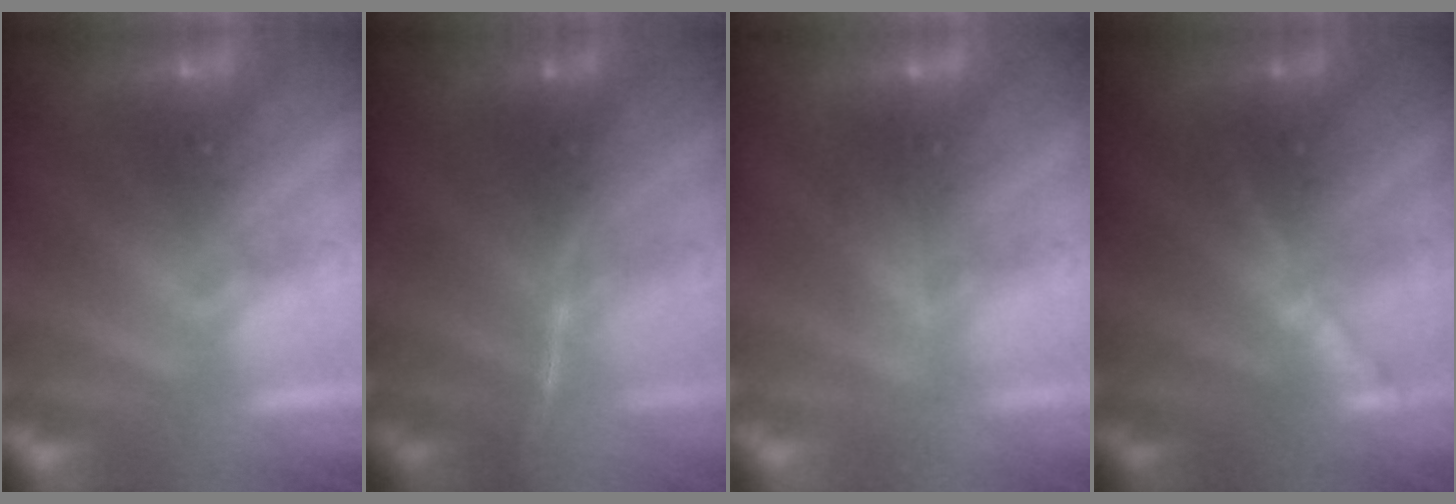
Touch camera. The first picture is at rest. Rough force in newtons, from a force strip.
{"total": 1.5}
{"total": 2.4}
{"total": 1.7}